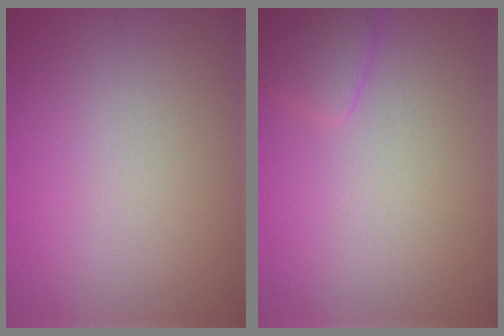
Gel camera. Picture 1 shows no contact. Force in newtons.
{"total": 2.0, "press": 2.0, "slide": 0.1}